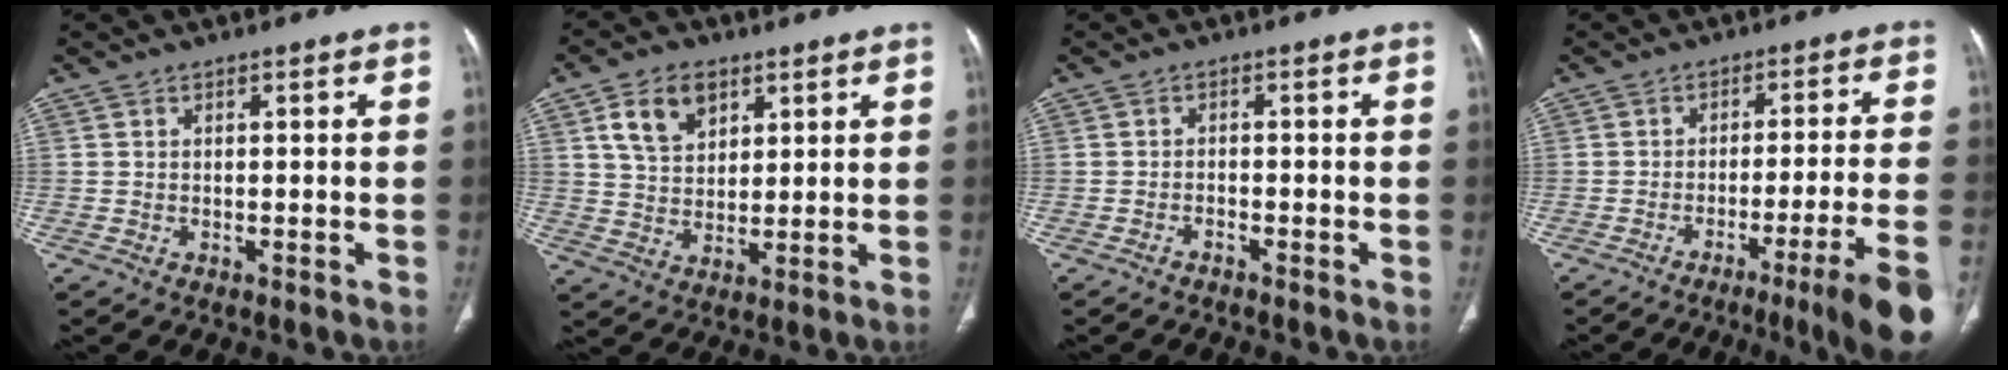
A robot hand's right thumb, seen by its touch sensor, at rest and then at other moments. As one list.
[{"total": 8.8, "force": [4.3, 5.8, 5.1], "torque": [-0.070, -0.015, 0.082]}, {"total": 1.0, "force": [-1.0, 0.2, 0.2], "torque": [-0.012, 0.011, -0.014]}, {"total": 13.5, "force": [-7.7, -0.7, 11.1], "torque": [-0.130, 0.031, -0.108]}]